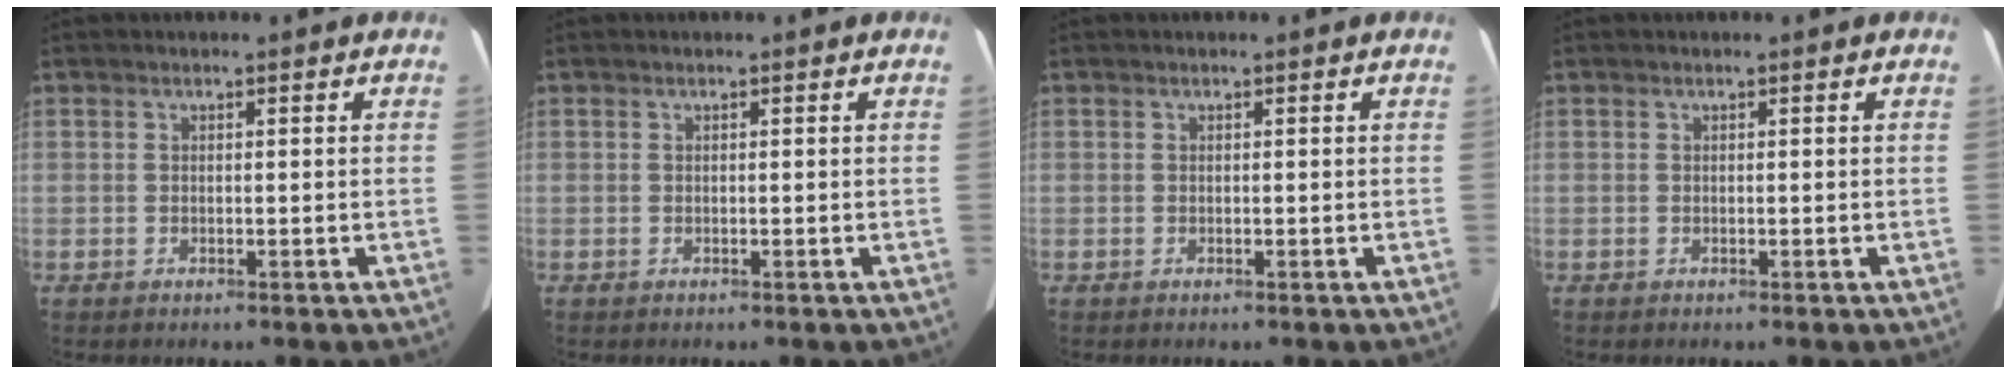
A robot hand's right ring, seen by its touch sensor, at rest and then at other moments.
{"total": 0.0}
{"total": 0.0}
{"total": 0.0}